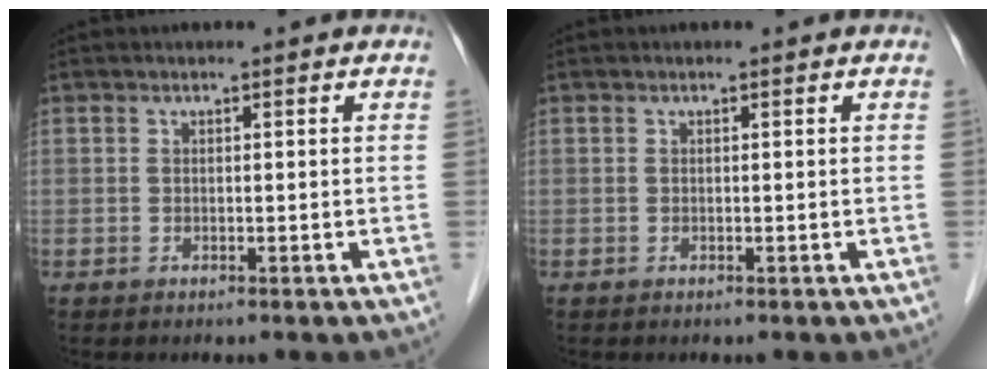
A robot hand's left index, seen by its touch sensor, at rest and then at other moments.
{"total": 0.0}